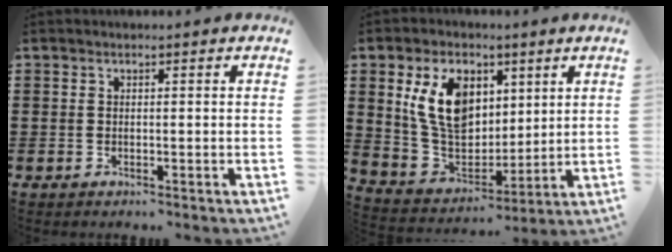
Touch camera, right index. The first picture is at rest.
{"total": 11.6, "force": [4.0, 7.9, 7.4], "torque": [-0.173, 0.016, 0.076]}